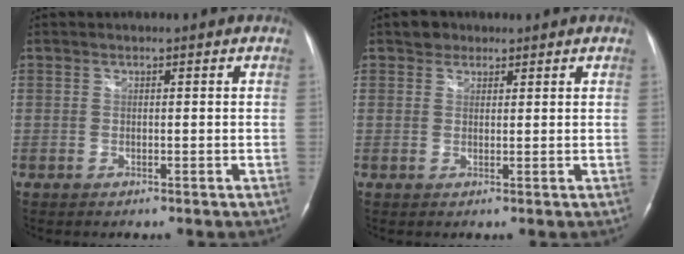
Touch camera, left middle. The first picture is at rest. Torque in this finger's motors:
{"motor_torque": [0.09, -0.07, -0.02, 0.01]}